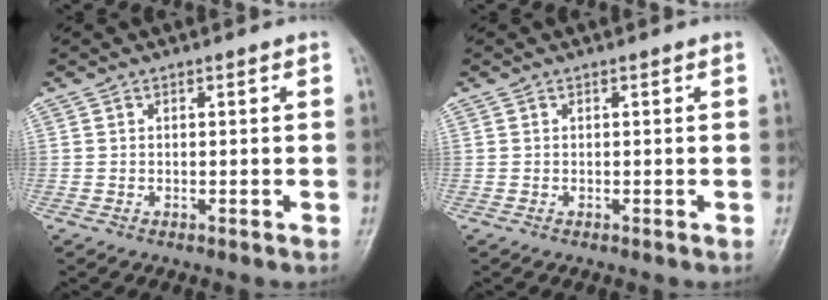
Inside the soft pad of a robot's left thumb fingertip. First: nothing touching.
{"total": 0.0}